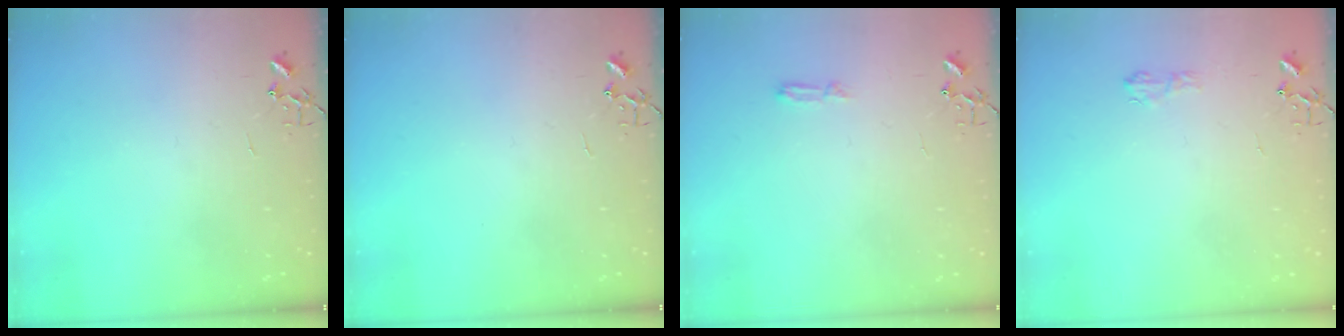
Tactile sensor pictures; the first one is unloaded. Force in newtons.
{"total": 0.0}
{"total": 4.8, "press": 4.8, "slide": 0.5}
{"total": 6.3, "press": 6.3, "slide": 0.8}